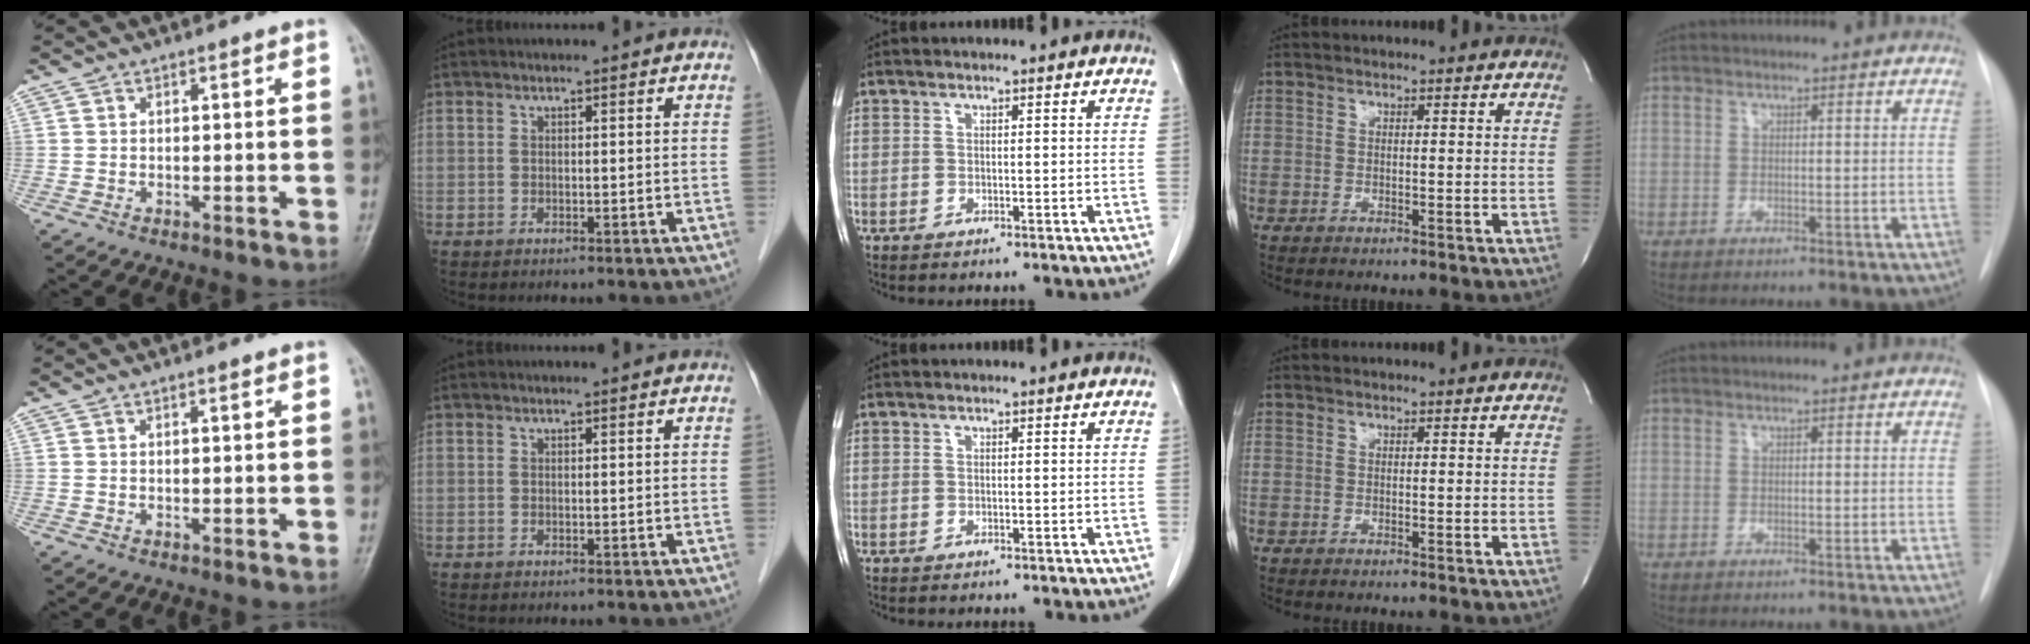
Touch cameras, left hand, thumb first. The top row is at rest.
{"thumb": {"total": 1.0, "force": [0.5, 0.3, 0.8], "torque": [-0.013, 0.001, 0.006]}}